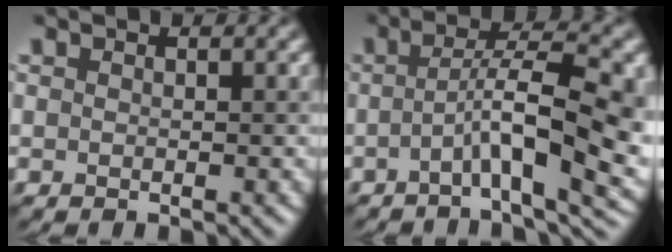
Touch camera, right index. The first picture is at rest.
{"total": 8.9, "force": [-1.4, 1.9, 8.6], "torque": [-0.128, 0.011, -0.031]}